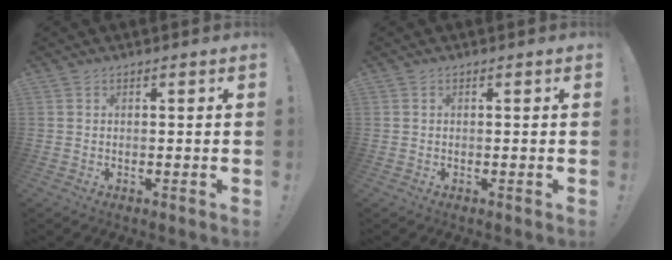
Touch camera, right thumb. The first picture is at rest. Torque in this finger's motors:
{"motor_torque": [-0.21, -0.08, 0.04, -0.17, -0.02]}